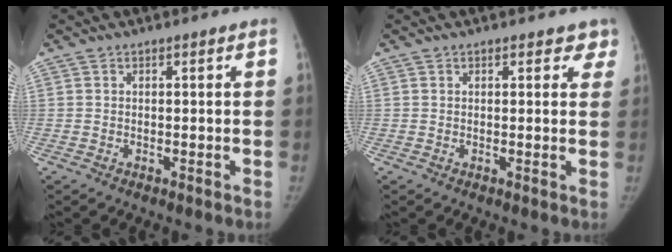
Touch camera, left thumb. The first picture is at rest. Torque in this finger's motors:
{"motor_torque": [-0.23, -0.26, 0.12, 0.22, -0.05]}